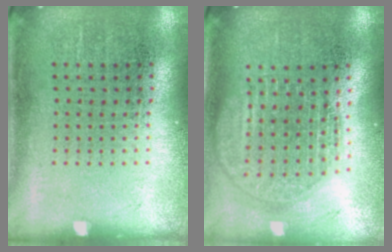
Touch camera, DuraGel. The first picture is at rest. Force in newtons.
{"total": 1.8, "press": 1.5, "slide": 1.0}